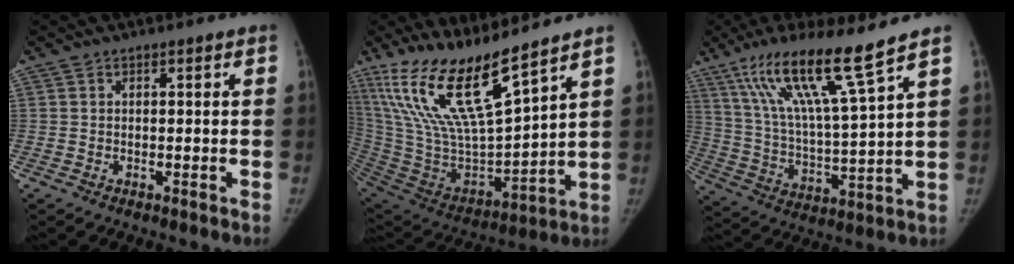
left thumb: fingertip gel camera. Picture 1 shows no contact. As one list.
[{"total": 20.2, "force": [14.8, 3.4, 13.4], "torque": [-0.238, -0.080, 0.296]}, {"total": 17.0, "force": [11.2, 0.4, 12.8], "torque": [-0.225, -0.052, 0.209]}]